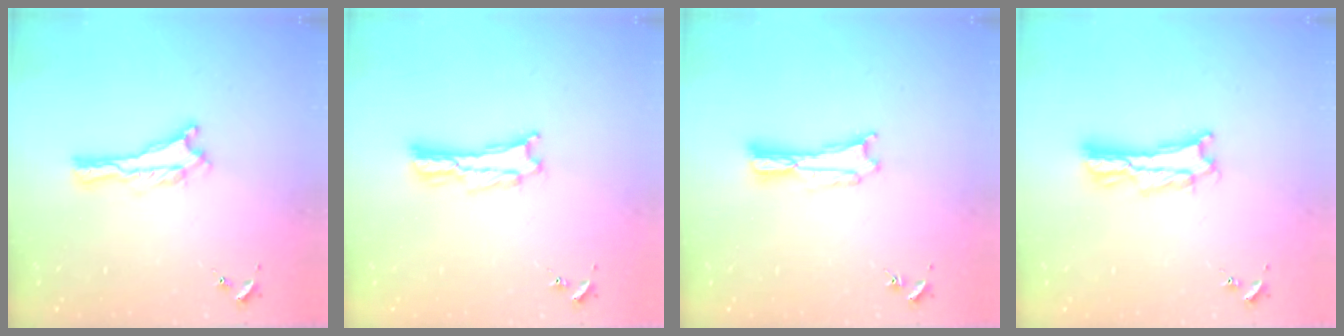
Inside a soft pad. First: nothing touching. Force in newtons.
{"total": 1.6, "press": 1.6, "slide": 0.2}
{"total": 0.9, "press": 0.9, "slide": 0.2}
{"total": 4.3, "press": 4.3, "slide": 0.5}